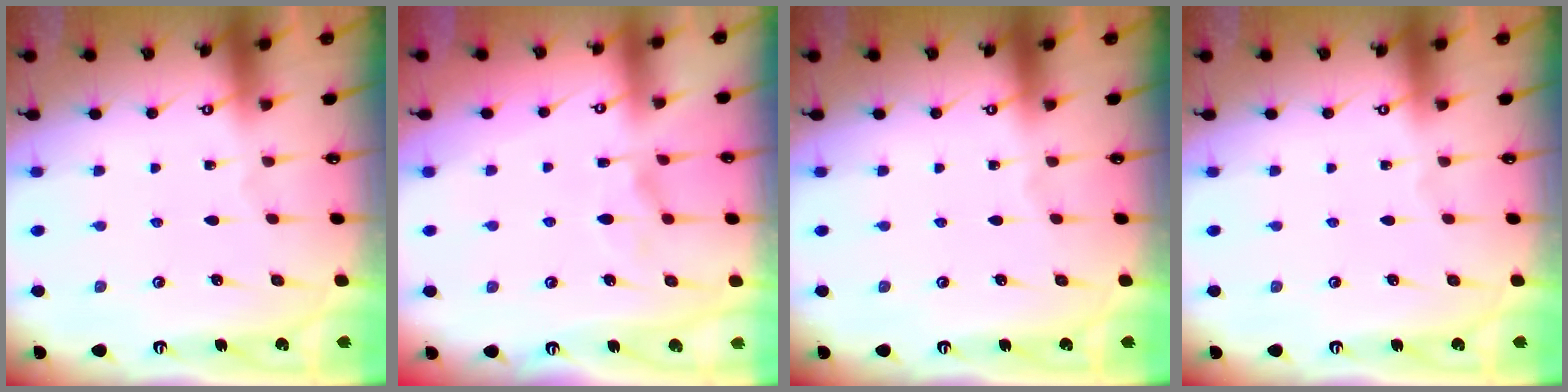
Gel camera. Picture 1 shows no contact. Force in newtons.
{"total": 2.3, "press": 2.1, "slide": 0.9}
{"total": 0.0}
{"total": 0.0}